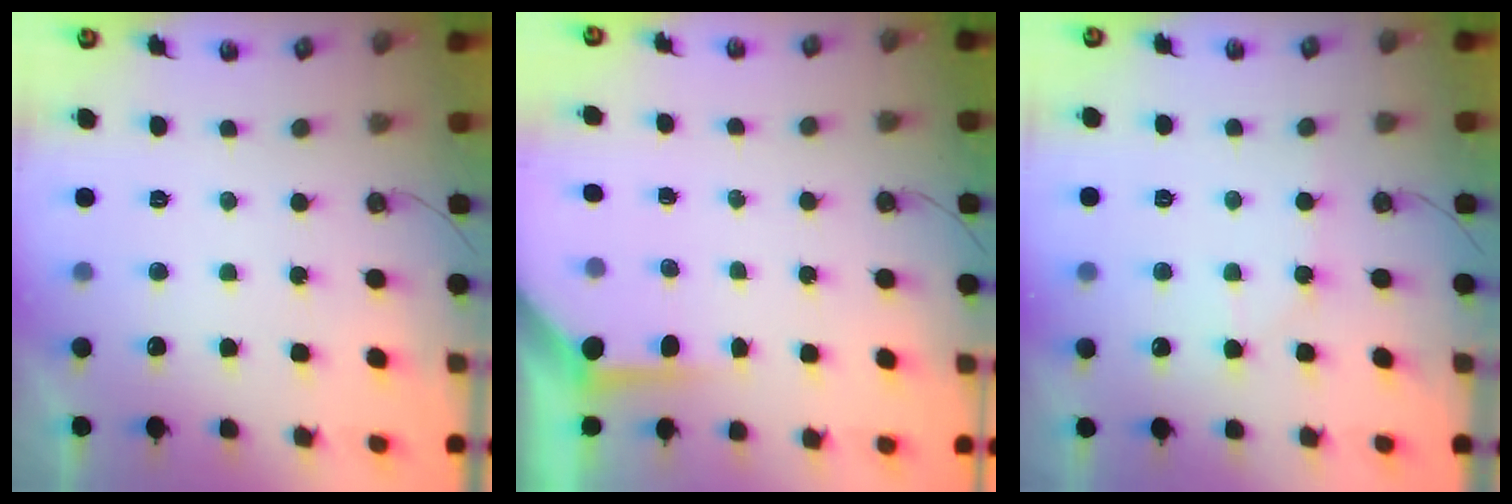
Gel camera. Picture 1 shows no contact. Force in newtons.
{"total": 3.8, "press": 3.8, "slide": 0.4}
{"total": 3.8, "press": 3.8, "slide": 0.5}